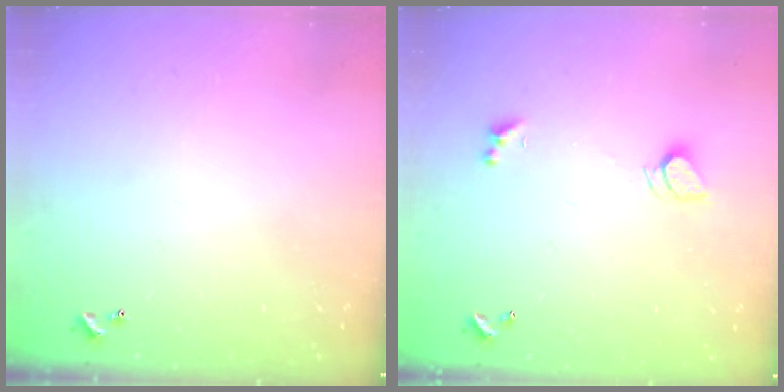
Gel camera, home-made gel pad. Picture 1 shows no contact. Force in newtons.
{"total": 2.2, "press": 2.2, "slide": 0.3}